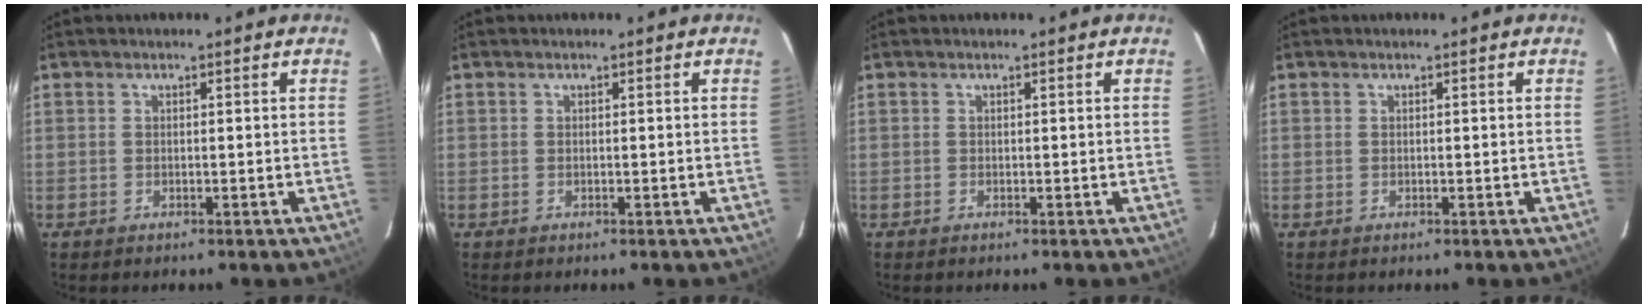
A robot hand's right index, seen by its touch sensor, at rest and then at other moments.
{"total": 0.0}
{"total": 0.0}
{"total": 0.0}